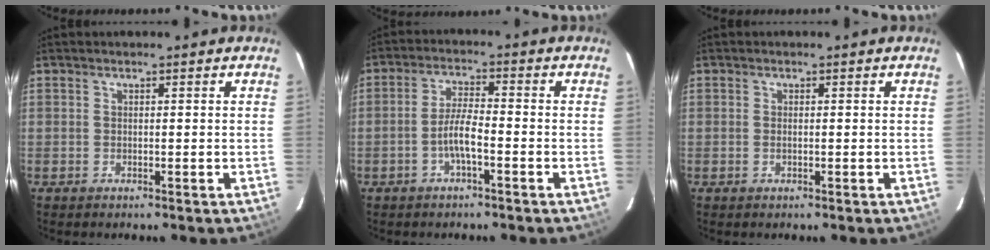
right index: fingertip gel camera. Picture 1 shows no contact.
{"total": 4.6, "force": [-2.2, 0.6, 4.0], "torque": [-0.083, 0.005, -0.042]}
{"total": 0.8, "force": [-0.2, 0.2, 0.7], "torque": [-0.016, -0.001, -0.004]}